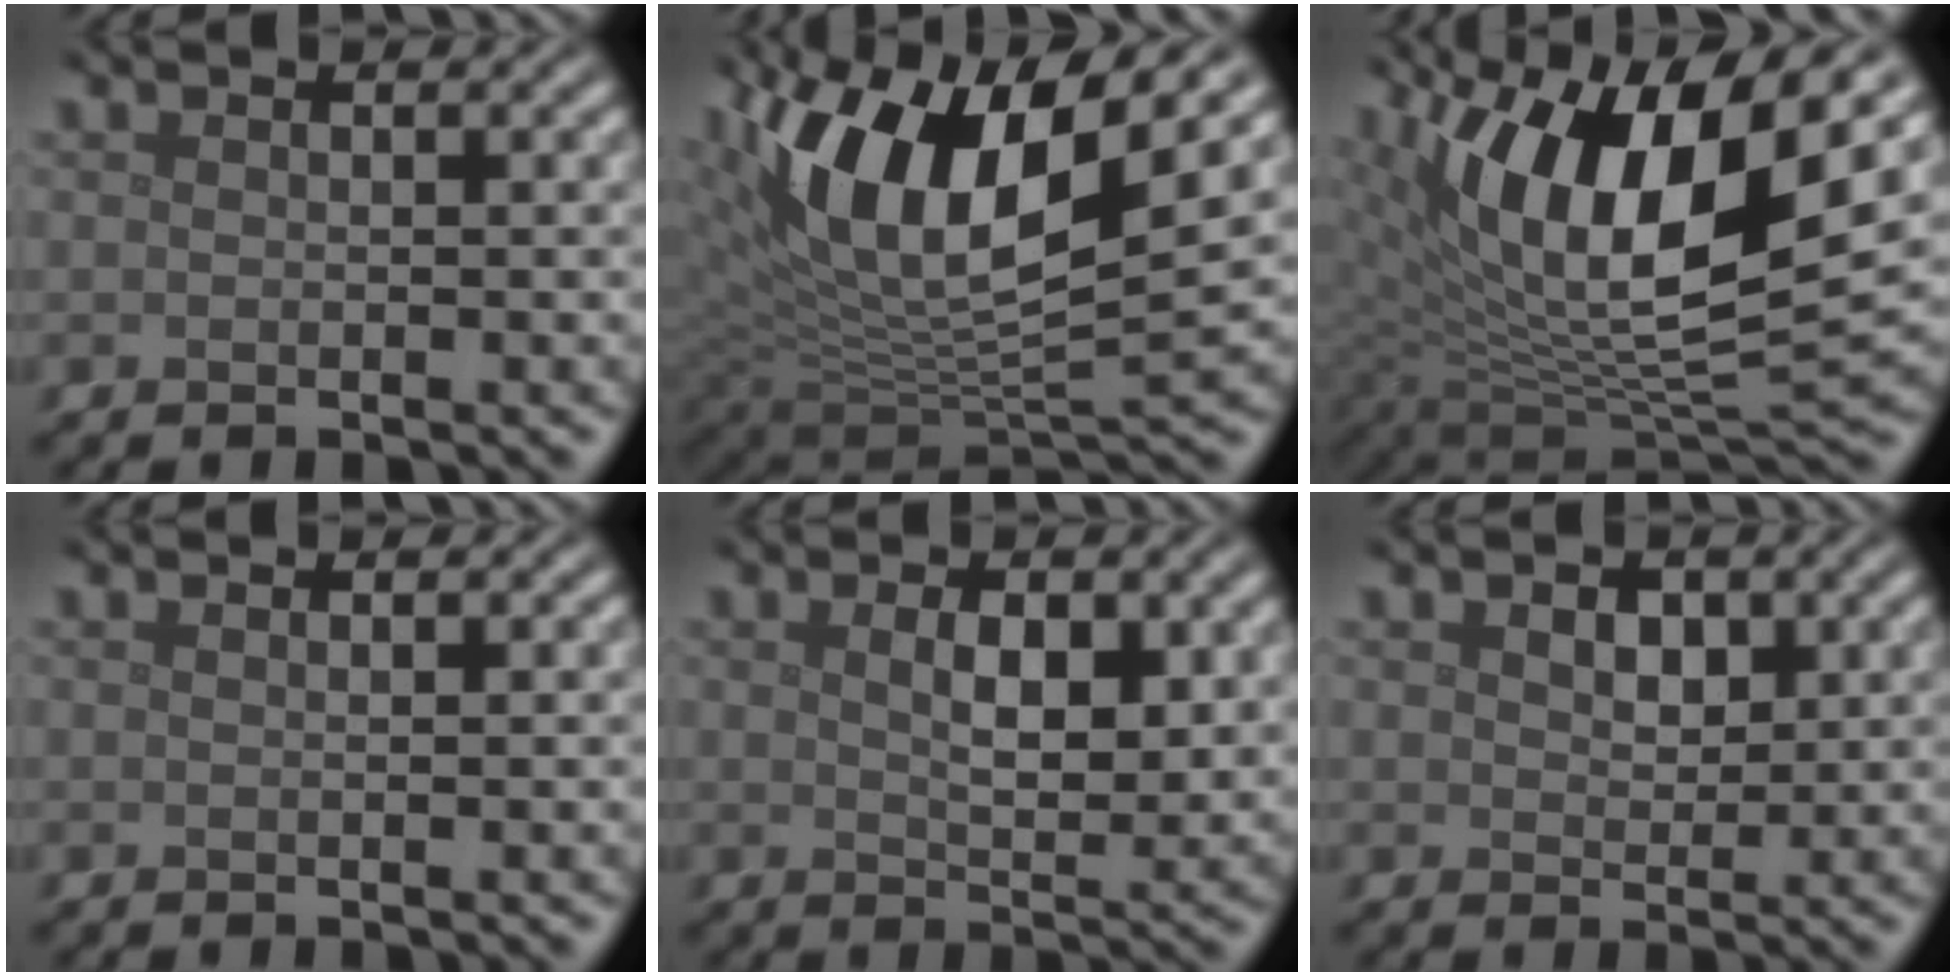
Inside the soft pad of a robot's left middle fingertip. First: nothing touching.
{"total": 12.5, "force": [5.6, 4.8, 10.0], "torque": [-0.191, 0.004, 0.103]}
{"total": 13.7, "force": [5.6, 5.3, 11.3], "torque": [-0.200, -0.003, 0.101]}
{"total": 0.7, "force": [0.3, 0.3, 0.5], "torque": [-0.001, 0.001, -0.001]}
{"total": 3.6, "force": [1.1, 1.6, 3.0], "torque": [-0.057, -0.006, 0.024]}
{"total": 1.9, "force": [0.9, 1.2, 1.2], "torque": [-0.021, -0.001, 0.016]}